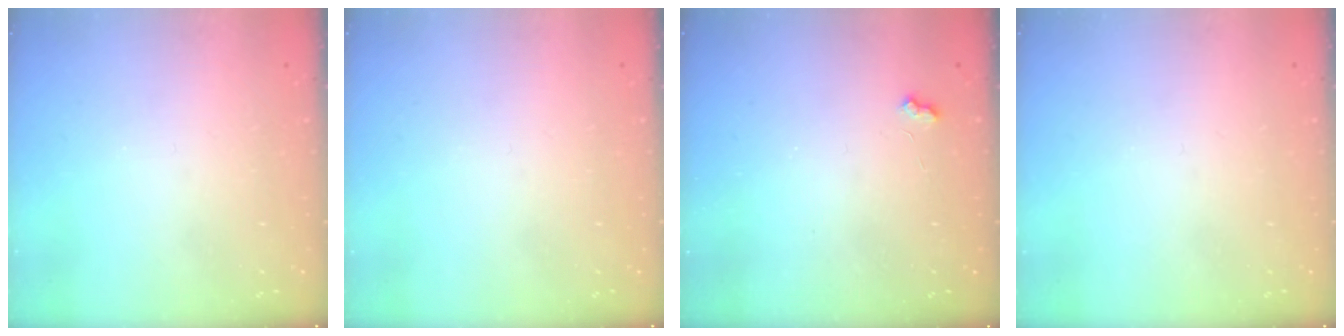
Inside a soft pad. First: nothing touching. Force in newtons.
{"total": 0.0}
{"total": 2.3, "press": 2.3, "slide": 0.4}
{"total": 0.0}